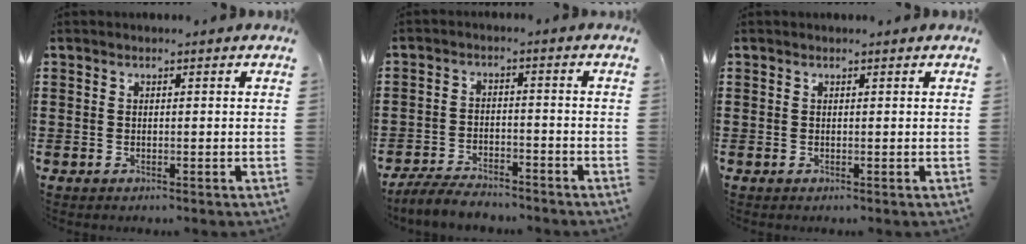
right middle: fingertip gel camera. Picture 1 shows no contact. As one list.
[{"total": 4.2, "force": [-4.1, 0.7, 1.0], "torque": [-0.026, 0.001, -0.083]}, {"total": 0.0}]